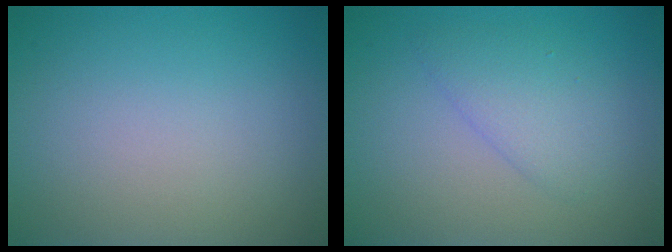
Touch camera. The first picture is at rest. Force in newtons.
{"total": 2.5, "press": 2.5, "slide": 0.3}